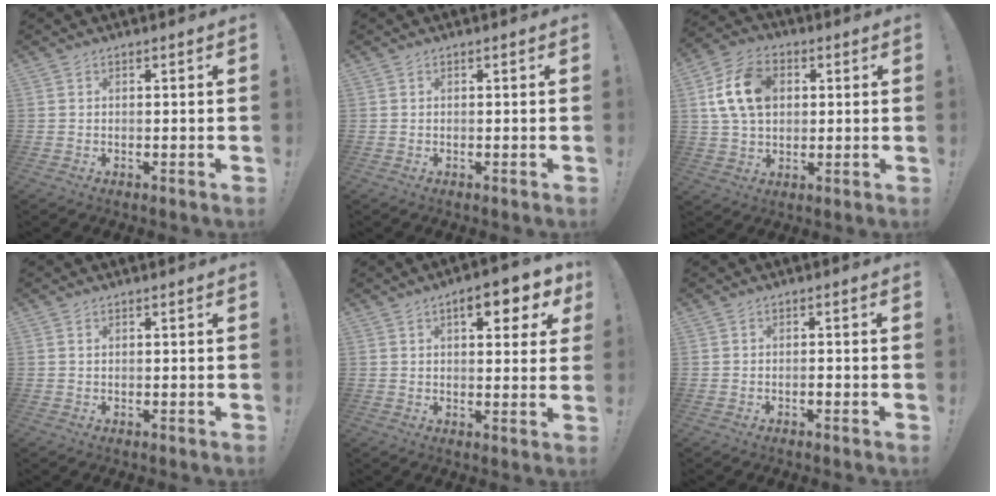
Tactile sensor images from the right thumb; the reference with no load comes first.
{"total": 0.0}
{"total": 14.8, "force": [3.5, 10.4, 9.8], "torque": [-0.173, 0.004, 0.069]}
{"total": 0.6, "force": [0.3, 0.3, 0.4], "torque": [-0.008, 0.001, 0.007]}
{"total": 8.8, "force": [4.1, 3.3, 7.1], "torque": [-0.085, -0.013, 0.061]}
{"total": 1.1, "force": [-0.9, 0.3, 0.6], "torque": [-0.014, 0.003, -0.015]}